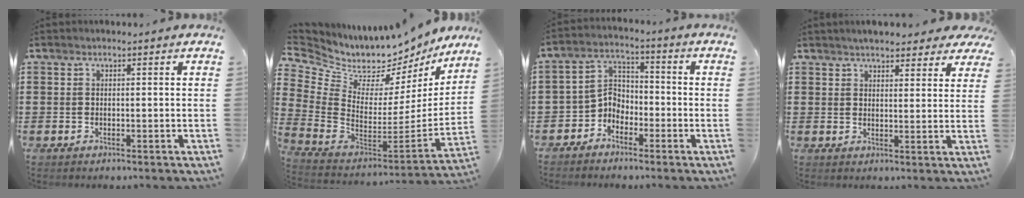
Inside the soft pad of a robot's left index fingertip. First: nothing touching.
{"total": 5.1, "force": [4.6, 2.3, -0.3], "torque": [-0.041, -0.066, 0.075]}
{"total": 3.8, "force": [-3.0, 2.2, 0.7], "torque": [-0.028, 0.006, -0.068]}
{"total": 4.4, "force": [4.1, 0.8, 1.4], "torque": [-0.032, -0.011, 0.074]}